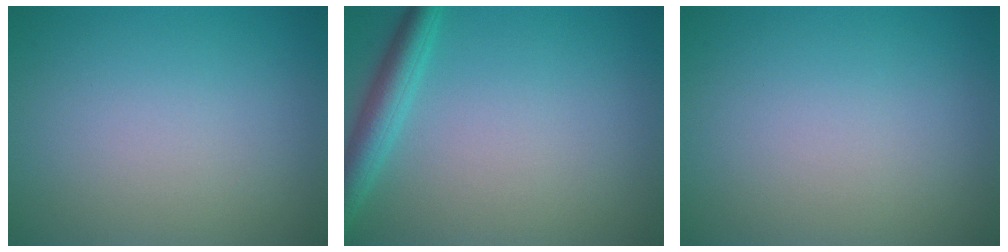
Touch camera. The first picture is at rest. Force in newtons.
{"total": 3.1, "press": 3.1, "slide": 0.2}
{"total": 0.0}